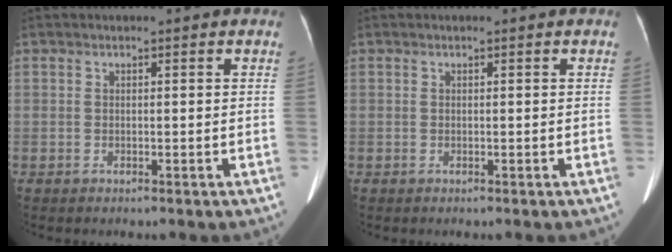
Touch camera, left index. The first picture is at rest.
{"total": 0.0}